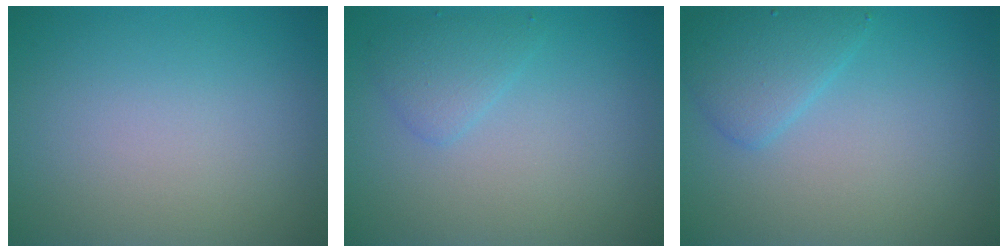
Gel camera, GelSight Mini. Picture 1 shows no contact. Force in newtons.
{"total": 1.7, "press": 1.7, "slide": 0.0}
{"total": 2.8, "press": 2.8, "slide": 0.1}